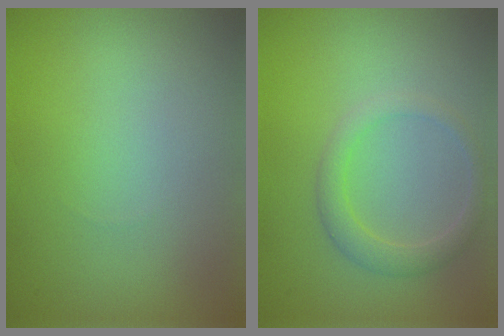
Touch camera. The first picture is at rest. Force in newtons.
{"total": 2.2, "press": 2.1, "slide": 0.1}